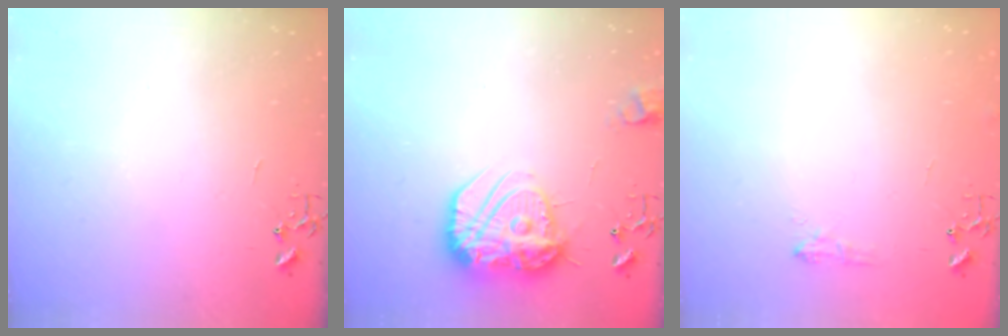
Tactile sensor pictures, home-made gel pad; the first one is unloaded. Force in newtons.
{"total": 18.5, "press": 18.4, "slide": 1.7}
{"total": 7.3, "press": 7.3, "slide": 0.8}